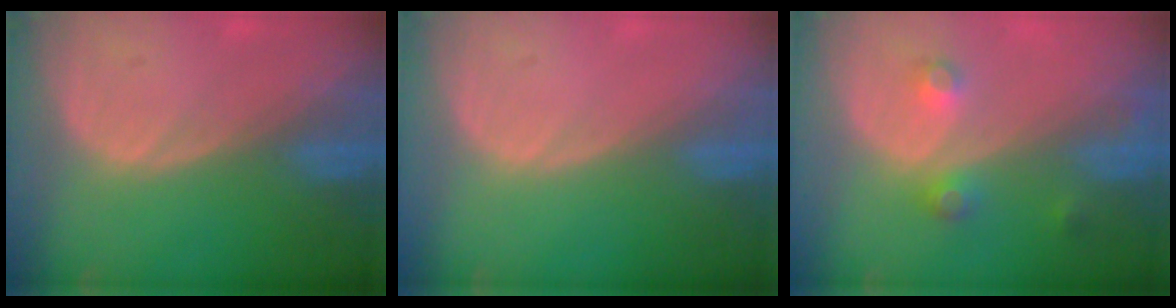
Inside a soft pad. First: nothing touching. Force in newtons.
{"total": 0.0}
{"total": 3.8, "press": 3.5, "slide": 1.6}